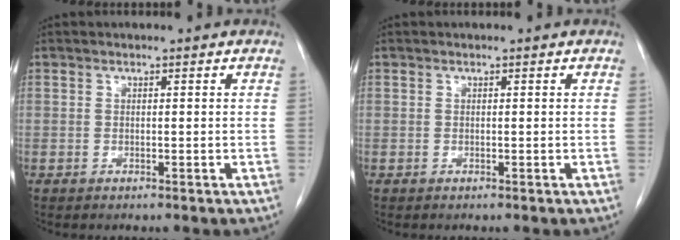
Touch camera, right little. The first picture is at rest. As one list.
[{"total": 0.0}]